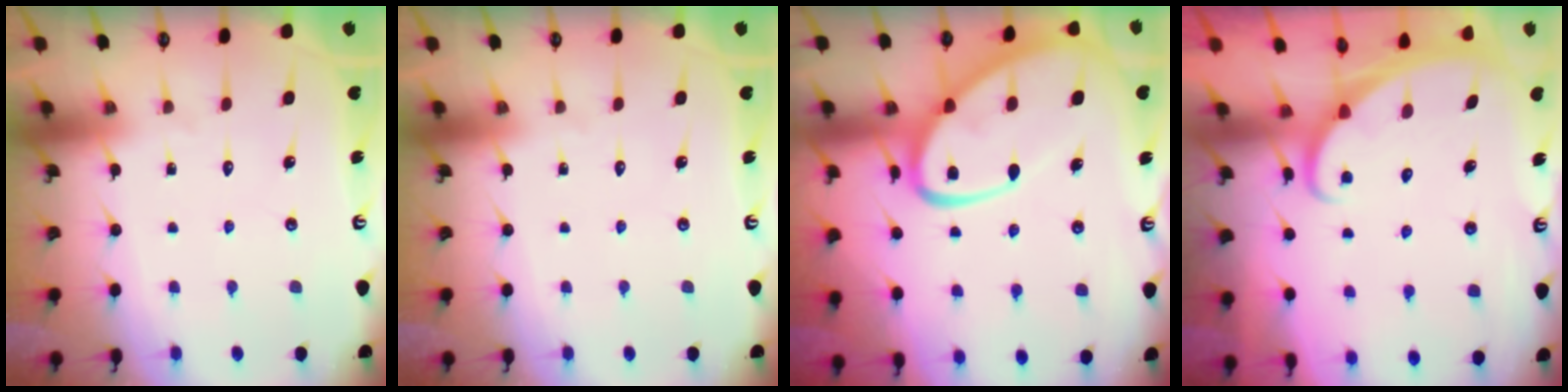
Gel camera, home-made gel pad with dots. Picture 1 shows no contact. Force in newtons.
{"total": 0.0}
{"total": 15.6, "press": 15.5, "slide": 1.5}
{"total": 2.1, "press": 2.1, "slide": 0.1}